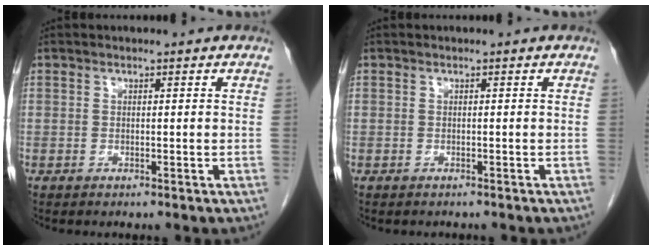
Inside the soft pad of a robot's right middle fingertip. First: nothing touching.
{"total": 0.9, "force": [-0.8, 0.4, 0.1], "torque": [-0.010, -0.001, -0.013]}